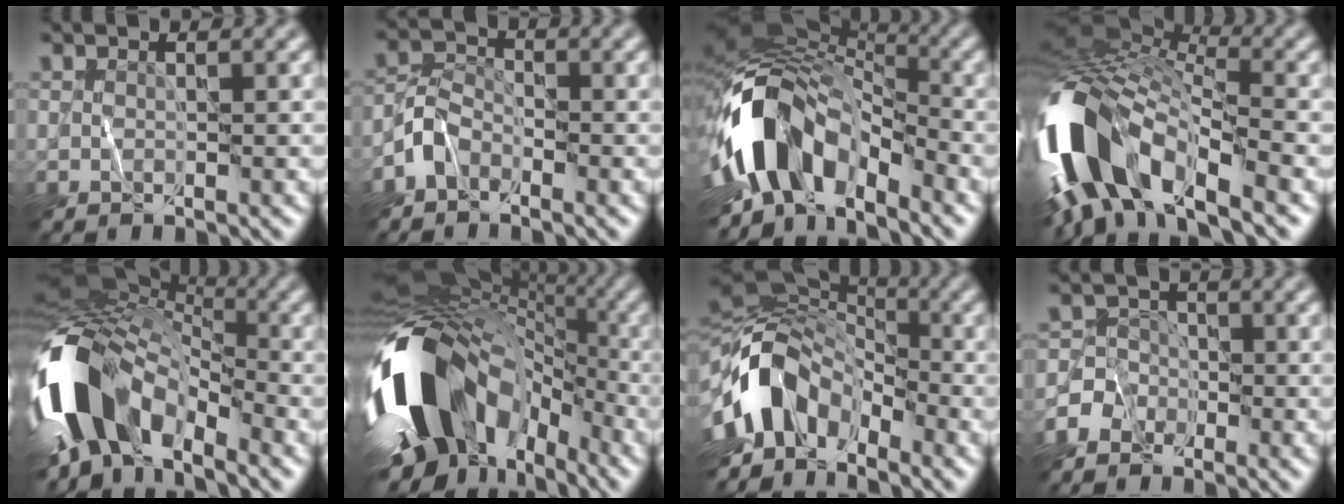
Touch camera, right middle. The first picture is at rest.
{"total": 2.5, "force": [-1.9, 1.5, 0.7], "torque": [-0.015, 0.011, -0.050]}
{"total": 12.4, "force": [-4.4, 7.2, 9.1], "torque": [-0.163, 0.008, -0.091]}
{"total": 13.6, "force": [-6.2, 6.2, 10.4], "torque": [-0.214, 0.010, -0.122]}
{"total": 13.8, "force": [-4.7, 8.5, 9.9], "torque": [-0.197, 0.004, -0.105]}
{"total": 16.5, "force": [-3.3, 11.6, 11.3], "torque": [-0.230, -0.005, -0.057]}
{"total": 10.2, "force": [-4.2, 6.4, 6.7], "torque": [-0.118, 0.006, -0.092]}
{"total": 3.2, "force": [-2.3, 2.3, 0.2], "torque": [0.024, 0.008, -0.058]}